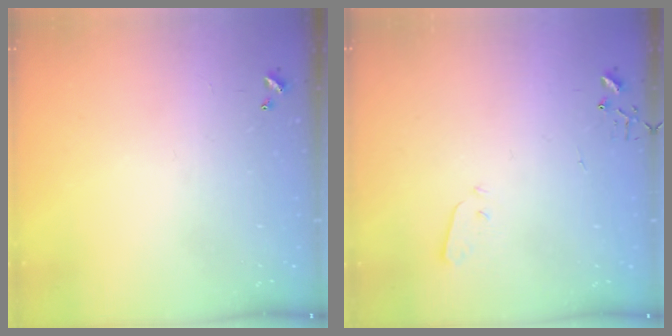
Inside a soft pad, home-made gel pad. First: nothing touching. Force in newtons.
{"total": 3.5, "press": 3.5, "slide": 0.2}